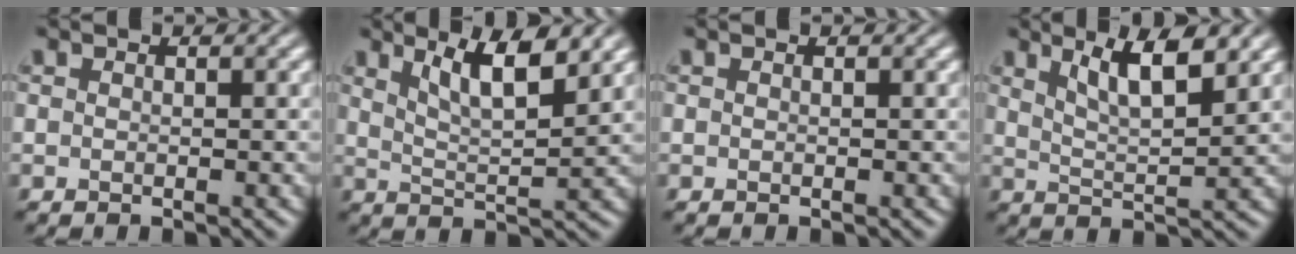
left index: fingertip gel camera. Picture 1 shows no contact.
{"total": 5.4, "force": [3.3, 1.3, 4.0], "torque": [-0.062, 0.002, 0.053]}
{"total": 0.0}
{"total": 5.2, "force": [3.2, 1.3, 3.9], "torque": [-0.058, 0.003, 0.051]}